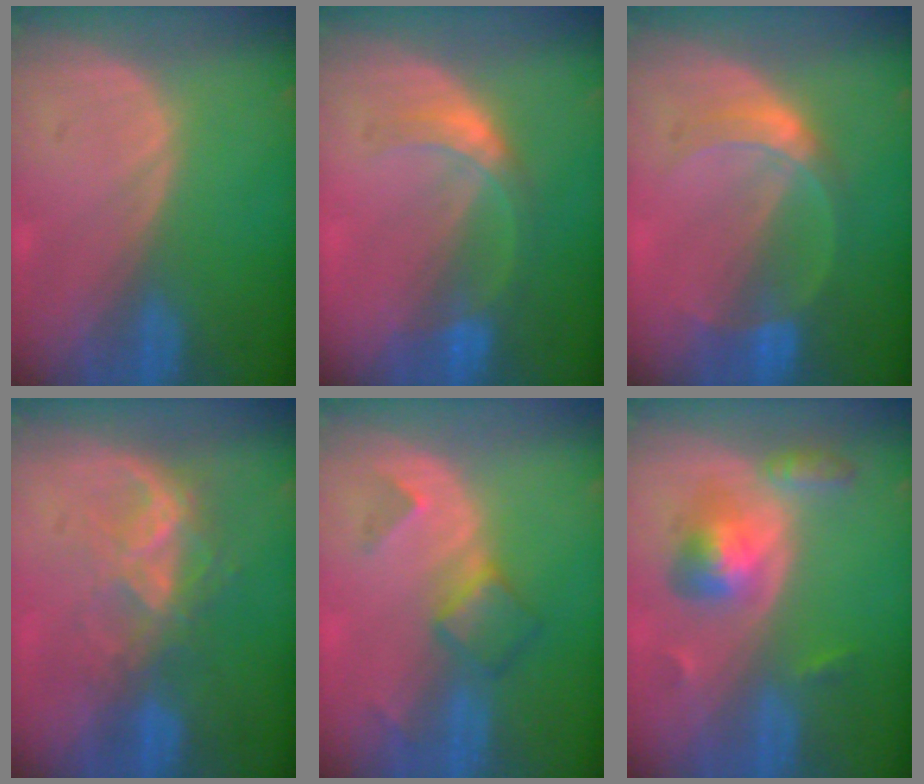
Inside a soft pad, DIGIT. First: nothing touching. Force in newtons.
{"total": 5.2, "press": 4.8, "slide": 1.9}
{"total": 5.0, "press": 4.9, "slide": 0.2}
{"total": 6.7, "press": 6.0, "slide": 3.0}
{"total": 4.6, "press": 4.6, "slide": 0.9}
{"total": 5.7, "press": 5.7, "slide": 0.4}